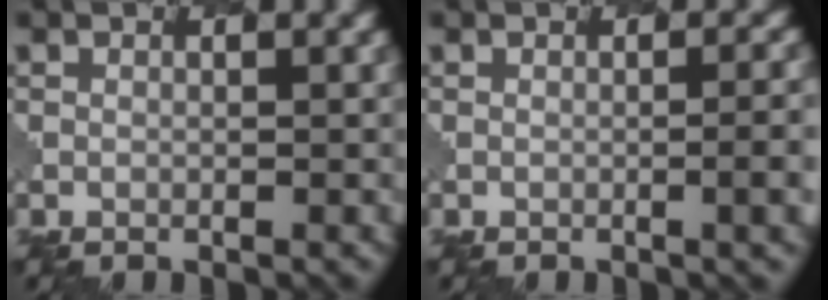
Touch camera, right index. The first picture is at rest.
{"total": 3.7, "force": [-0.7, 1.1, 3.4], "torque": [-0.029, 0.007, -0.012]}